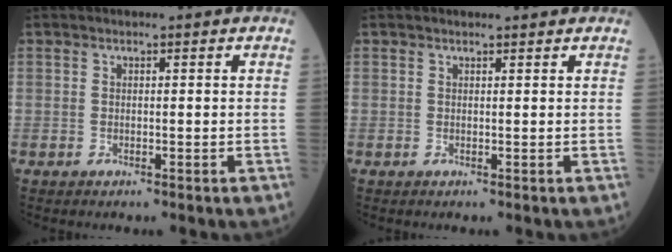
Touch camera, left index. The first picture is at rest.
{"total": 0.9, "force": [0.8, 0.4, 0.0], "torque": [-0.007, 0.009, 0.011]}